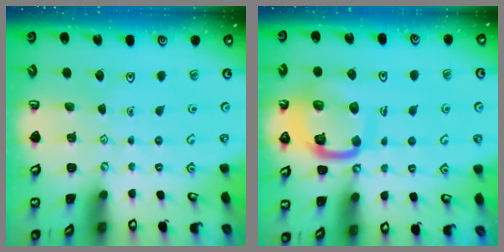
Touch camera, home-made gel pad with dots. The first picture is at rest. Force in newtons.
{"total": 14.5, "press": 14.4, "slide": 1.6}